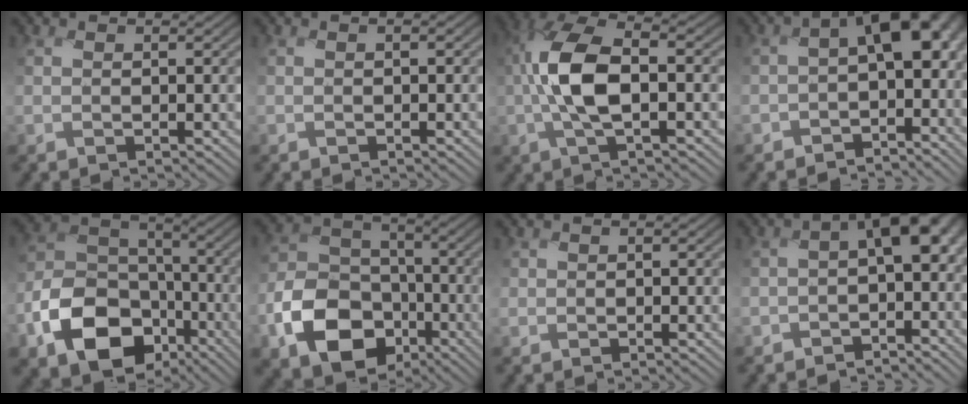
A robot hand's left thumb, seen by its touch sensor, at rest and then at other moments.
{"total": 0.8, "force": [-0.2, 0.4, 0.6], "torque": [-0.013, 0.001, -0.003]}
{"total": 9.3, "force": [-1.1, 4.2, 8.3], "torque": [-0.185, 0.011, -0.028]}
{"total": 9.7, "force": [-2.0, 6.5, 6.9], "torque": [-0.110, -0.023, -0.044]}
{"total": 13.5, "force": [-7.2, 9.3, 6.6], "torque": [-0.135, -0.038, -0.138]}
{"total": 12.4, "force": [-6.3, 8.9, 5.8], "torque": [-0.121, -0.033, -0.124]}
{"total": 0.6, "force": [-0.2, 0.5, -0.1], "torque": [0.003, -0.001, -0.006]}
{"total": 7.9, "force": [-1.8, 5.1, 5.7], "torque": [-0.093, -0.016, -0.039]}